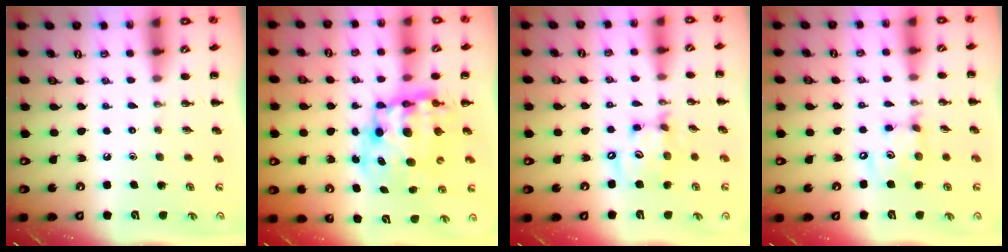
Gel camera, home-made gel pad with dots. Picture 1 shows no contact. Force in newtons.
{"total": 11.8, "press": 11.5, "slide": 2.9}
{"total": 11.2, "press": 11.0, "slide": 1.9}
{"total": 10.1, "press": 9.9, "slide": 1.9}